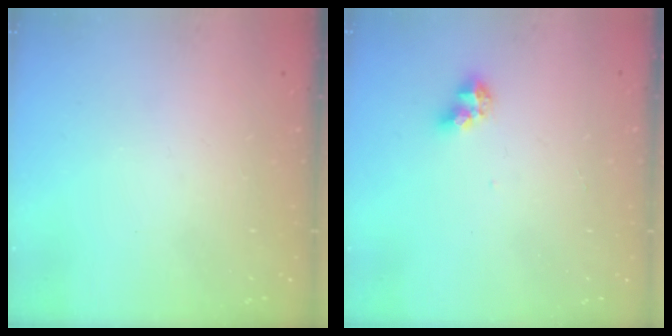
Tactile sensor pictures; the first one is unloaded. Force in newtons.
{"total": 6.7, "press": 6.7, "slide": 0.9}